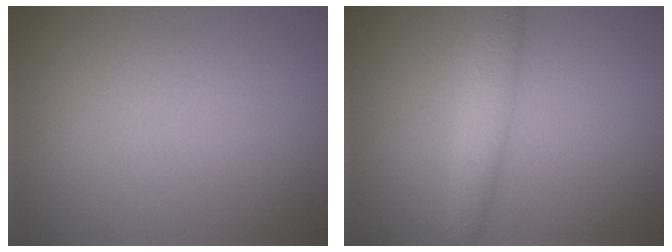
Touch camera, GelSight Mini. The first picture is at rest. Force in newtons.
{"total": 2.7, "press": 2.7, "slide": 0.0}